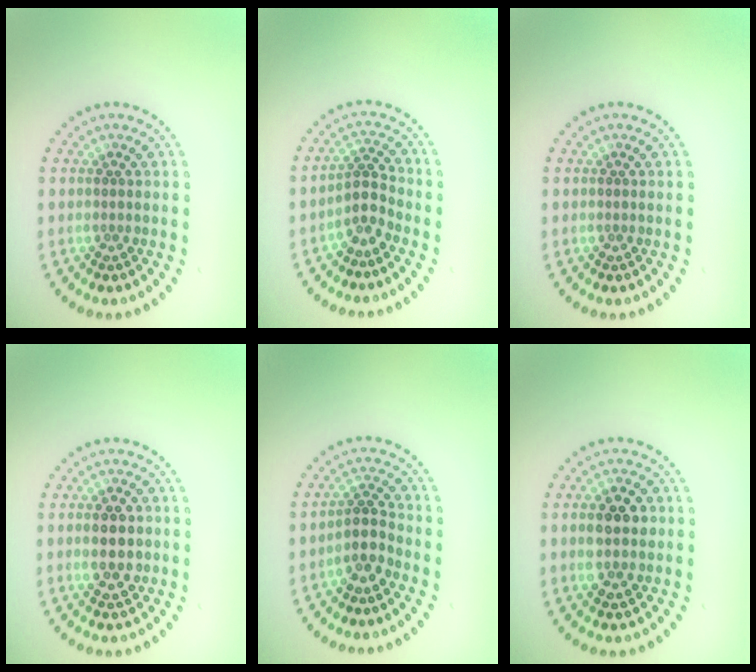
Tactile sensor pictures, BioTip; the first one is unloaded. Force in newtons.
{"total": 2.4, "press": 1.7, "slide": 1.7}
{"total": 0.0}
{"total": 3.9, "press": 3.9, "slide": 0.2}
{"total": 2.4, "press": 1.8, "slide": 1.7}
{"total": 4.0, "press": 4.0, "slide": 0.3}